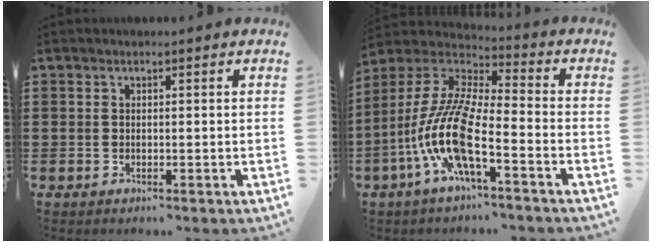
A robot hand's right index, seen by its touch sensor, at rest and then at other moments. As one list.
[{"total": 12.2, "force": [-5.8, 2.6, 10.5], "torque": [-0.252, -0.022, -0.125]}]